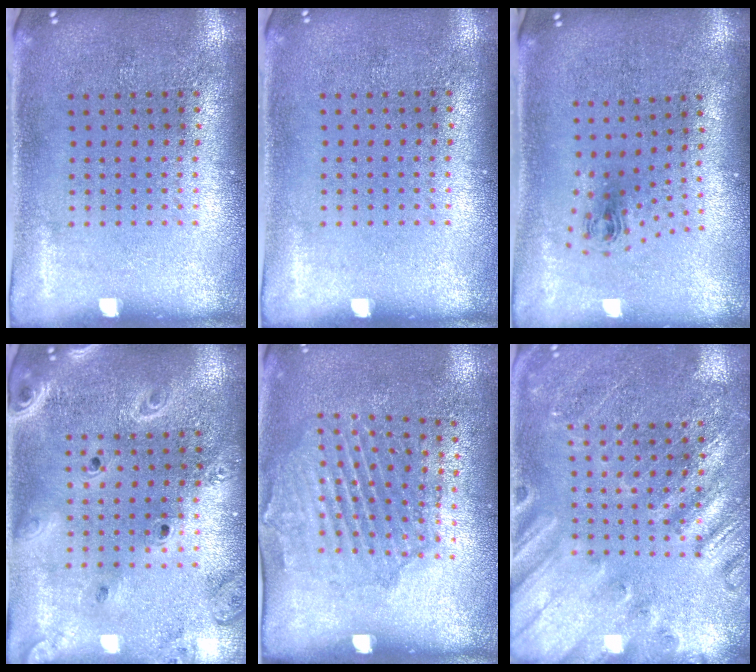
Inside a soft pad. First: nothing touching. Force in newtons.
{"total": 0.0}
{"total": 0.8, "press": 0.4, "slide": 0.8}
{"total": 2.4, "press": 2.1, "slide": 1.2}
{"total": 1.6, "press": 1.4, "slide": 0.8}
{"total": 2.4, "press": 2.4, "slide": 0.3}